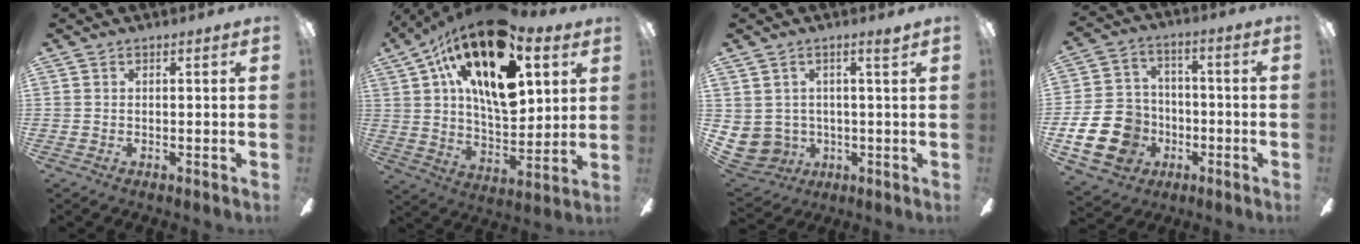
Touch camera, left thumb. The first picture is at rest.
{"total": 26.1, "force": [13.0, 11.3, 19.5], "torque": [-0.325, -0.068, 0.216]}
{"total": 5.6, "force": [1.8, 5.2, 1.1], "torque": [-0.047, -0.014, 0.039]}
{"total": 16.3, "force": [-5.7, 13.0, 8.0], "torque": [-0.177, 0.037, -0.096]}